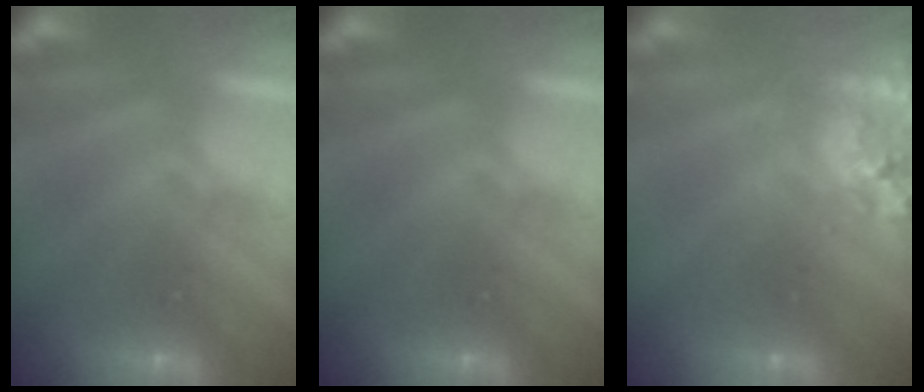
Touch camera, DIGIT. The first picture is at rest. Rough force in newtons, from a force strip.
{"total": 0.0}
{"total": 2.7}